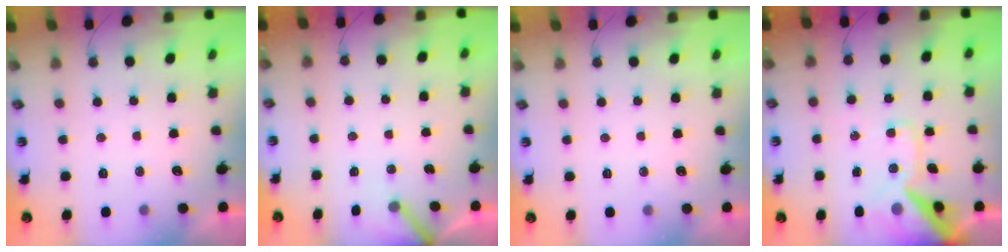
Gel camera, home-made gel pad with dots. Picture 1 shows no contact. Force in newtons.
{"total": 4.1, "press": 4.1, "slide": 0.4}
{"total": 0.0}
{"total": 14.8, "press": 14.6, "slide": 2.2}